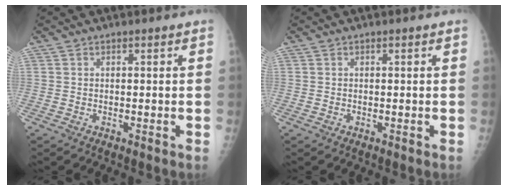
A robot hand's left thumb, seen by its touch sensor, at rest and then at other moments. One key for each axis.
{"total": 0.0}